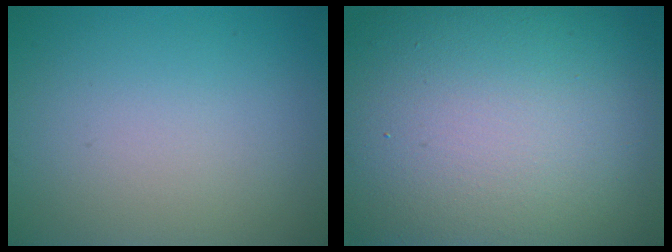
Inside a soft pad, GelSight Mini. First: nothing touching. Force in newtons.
{"total": 19.0, "press": 18.9, "slide": 1.1}